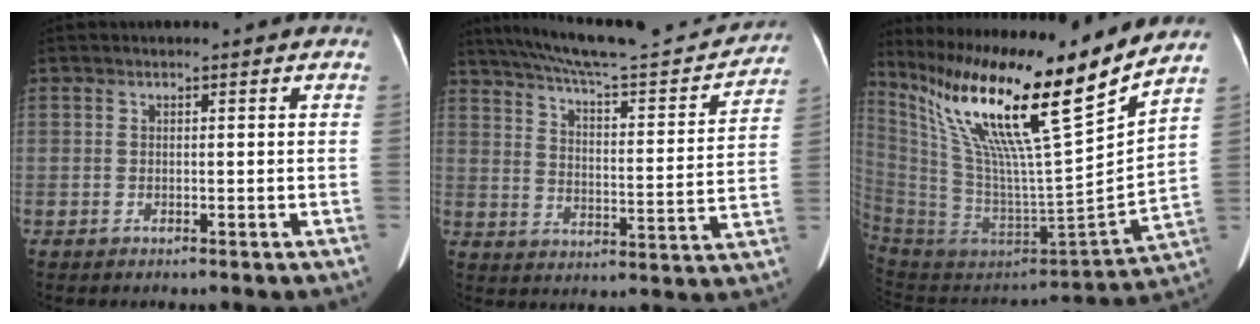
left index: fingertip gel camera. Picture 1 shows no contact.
{"total": 24.2, "force": [21.8, 2.8, 10.1], "torque": [-0.164, -0.014, 0.299]}
{"total": 26.1, "force": [18.7, -0.1, 18.3], "torque": [-0.337, -0.017, 0.330]}